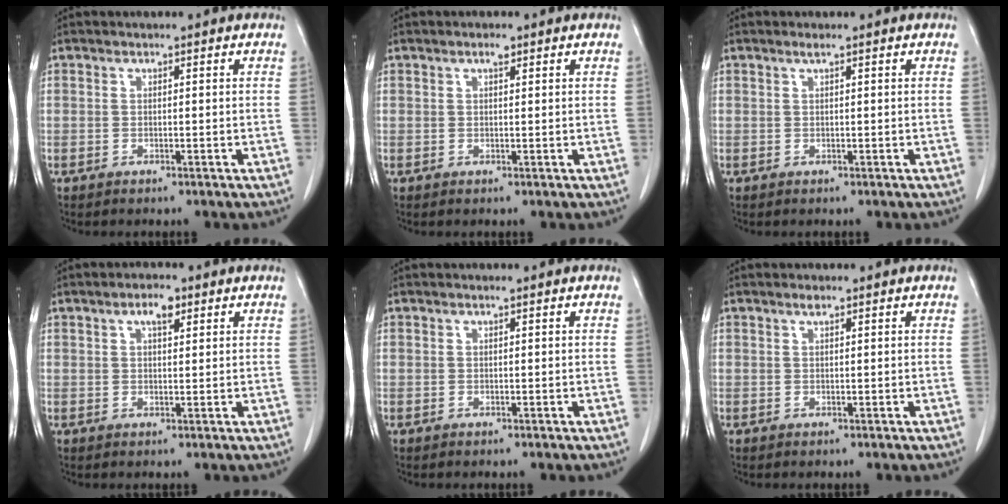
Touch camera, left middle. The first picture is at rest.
{"total": 1.1, "force": [0.7, 0.3, 0.8], "torque": [-0.017, 0.001, 0.012]}
{"total": 0.7, "force": [0.5, -0.1, 0.6], "torque": [-0.018, 0.003, 0.012]}
{"total": 3.0, "force": [1.6, 1.0, 2.4], "torque": [-0.044, 0.005, 0.027]}
{"total": 0.0}
{"total": 0.9, "force": [0.6, 0.1, 0.6], "torque": [-0.014, 0.002, 0.013]}